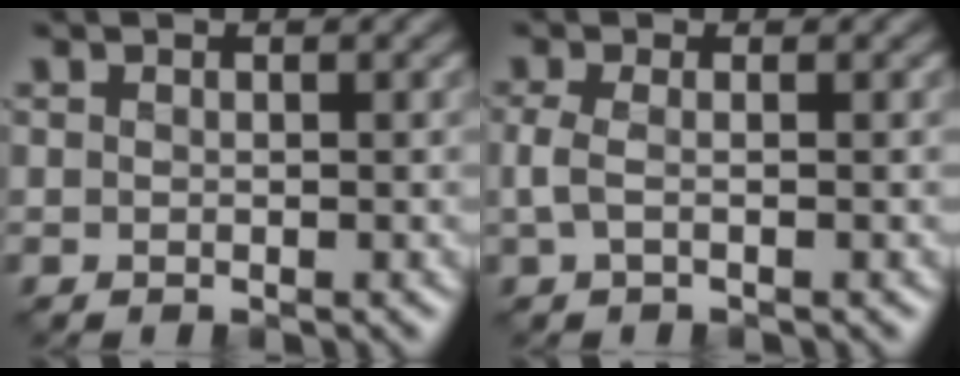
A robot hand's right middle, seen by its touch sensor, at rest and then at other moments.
{"total": 1.6, "force": [-0.1, 0.6, 1.5], "torque": [-0.036, -0.003, -0.005]}